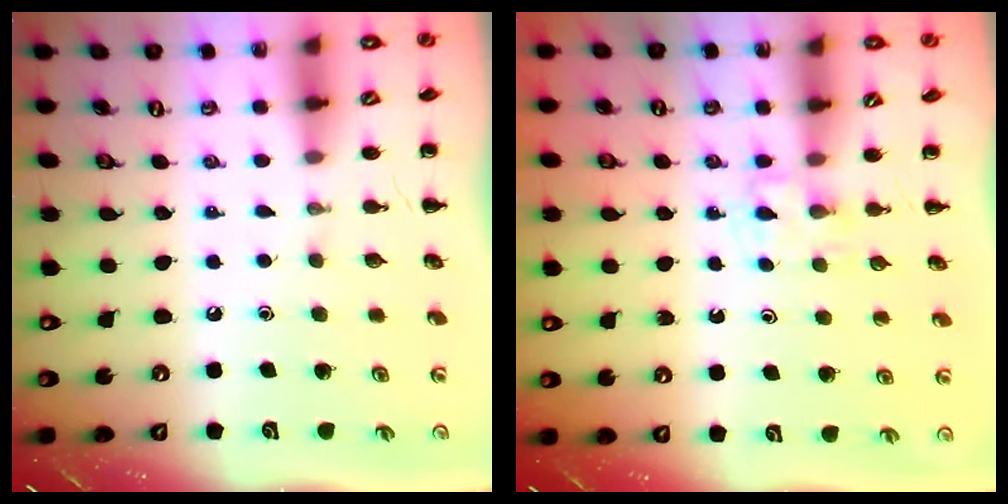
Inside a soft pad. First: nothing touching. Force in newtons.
{"total": 3.4, "press": 3.2, "slide": 1.3}